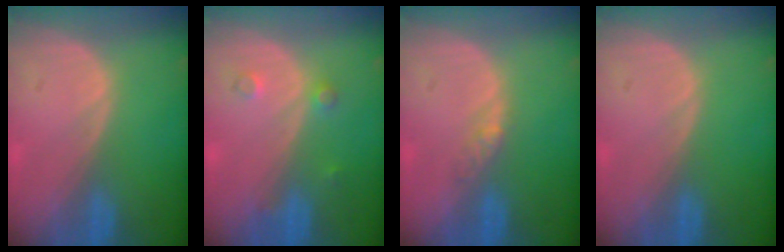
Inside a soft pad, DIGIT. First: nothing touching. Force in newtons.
{"total": 2.0, "press": 2.0, "slide": 0.2}
{"total": 2.2, "press": 1.7, "slide": 1.3}
{"total": 0.0}